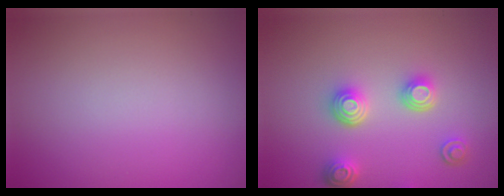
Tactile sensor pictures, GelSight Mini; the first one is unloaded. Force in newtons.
{"total": 3.6, "press": 3.0, "slide": 2.0}